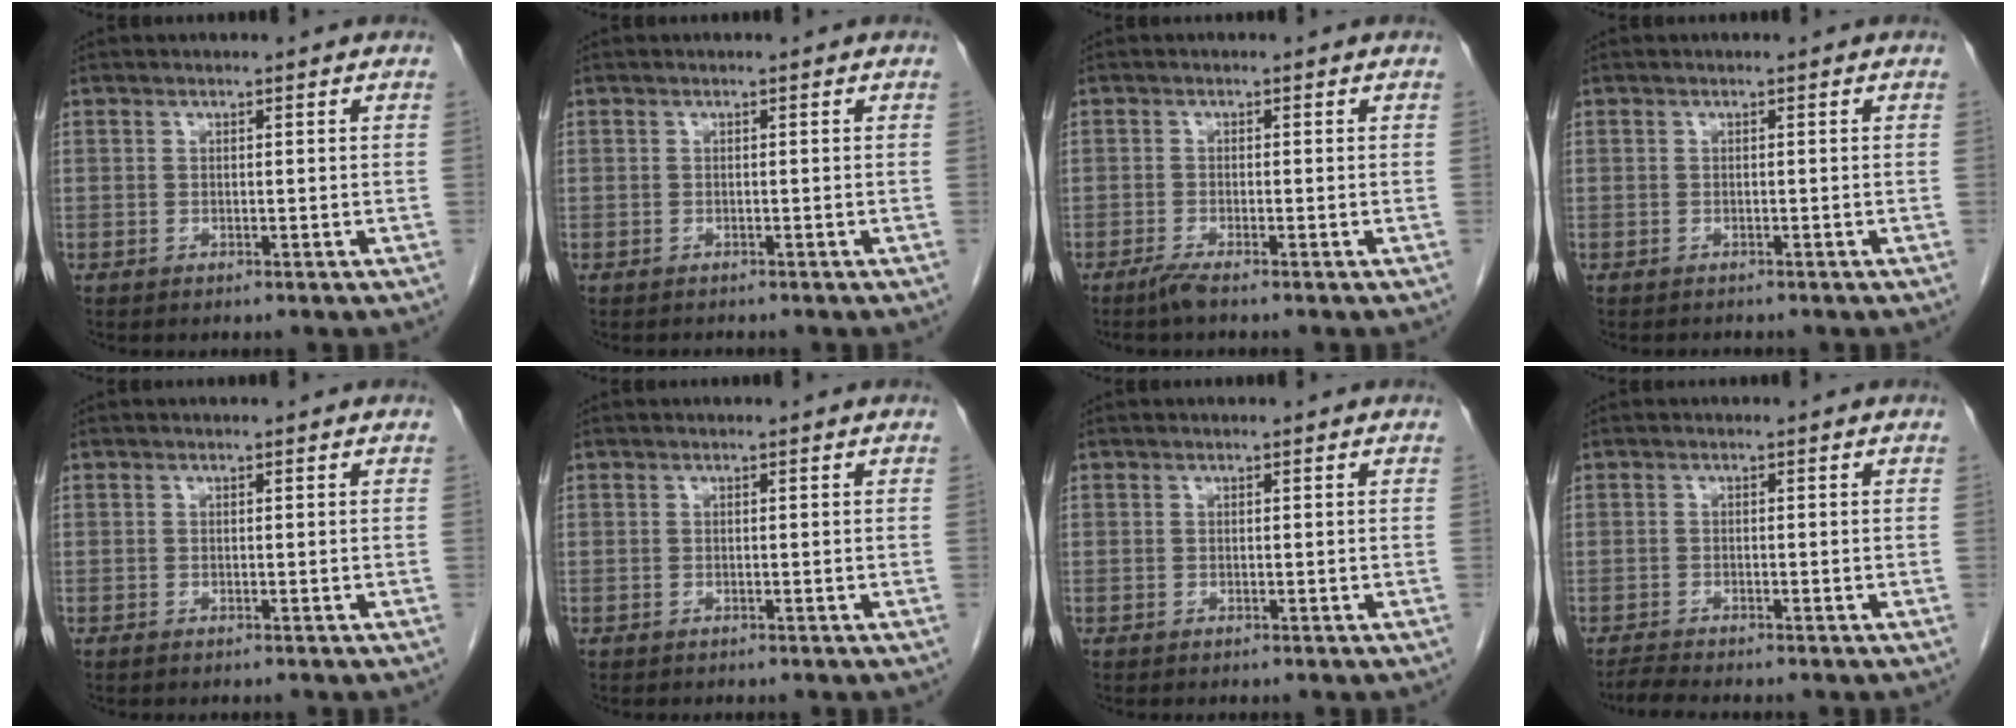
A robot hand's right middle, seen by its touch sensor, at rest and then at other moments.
{"total": 0.6, "force": [-0.6, 0.2, 0.0], "torque": [-0.009, -0.002, -0.010]}
{"total": 1.8, "force": [-1.4, -0.2, 1.1], "torque": [-0.030, -0.005, -0.032]}
{"total": 0.7, "force": [-0.7, 0.2, 0.0], "torque": [-0.008, -0.003, -0.010]}
{"total": 0.6, "force": [-0.5, 0.1, 0.3], "torque": [-0.008, -0.001, -0.008]}
{"total": 0.0}
{"total": 0.0}
{"total": 2.1, "force": [-1.9, -0.5, 0.6], "torque": [-0.021, -0.013, -0.038]}